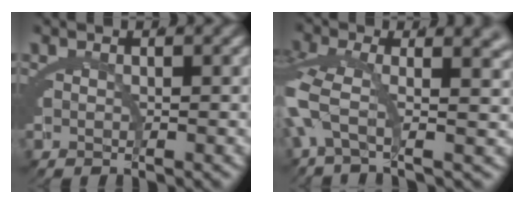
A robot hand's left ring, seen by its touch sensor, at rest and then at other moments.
{"total": 4.8, "force": [0.5, 1.4, 4.5], "torque": [-0.111, -0.020, 0.017]}